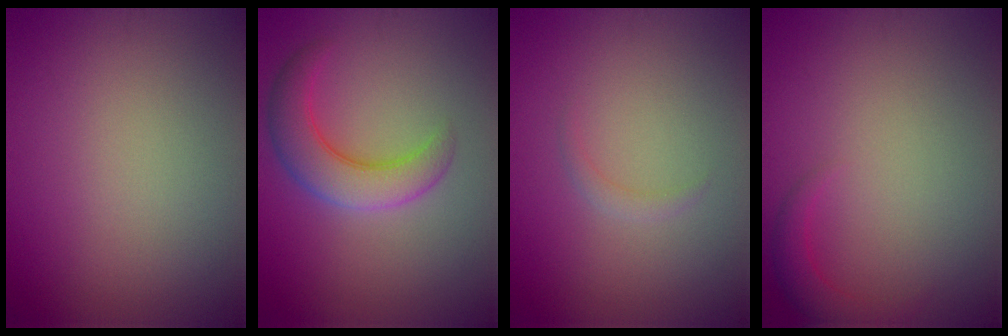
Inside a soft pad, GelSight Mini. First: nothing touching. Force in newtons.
{"total": 5.0, "press": 5.0, "slide": 0.2}
{"total": 0.8, "press": 0.8, "slide": 0.0}
{"total": 1.8, "press": 1.8, "slide": 0.1}